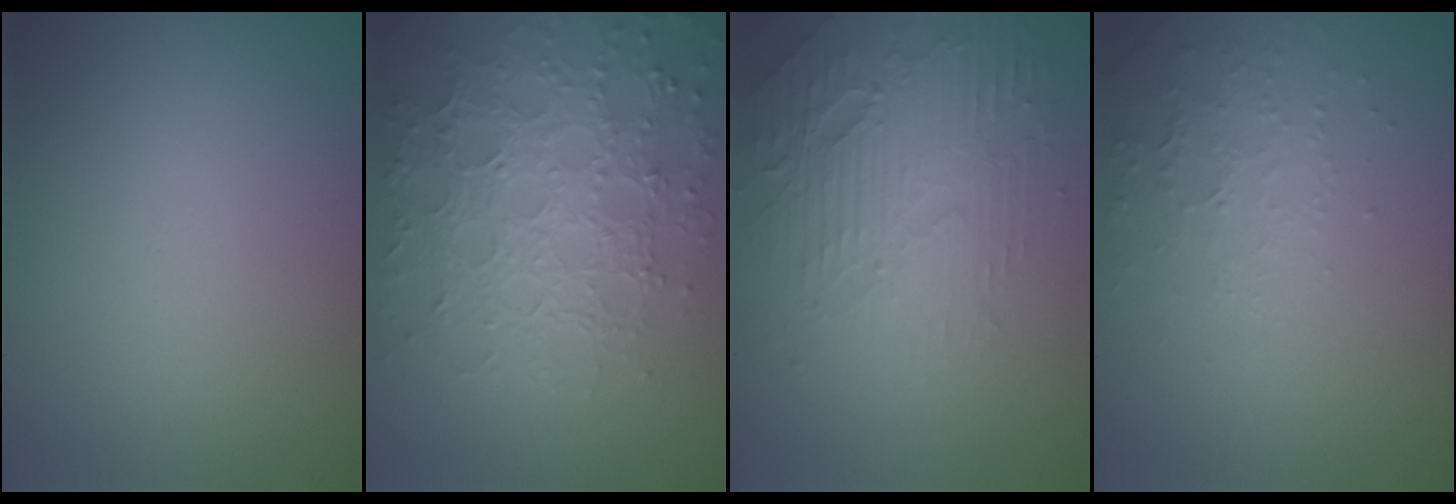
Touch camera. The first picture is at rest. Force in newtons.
{"total": 7.9, "press": 6.0, "slide": 5.2}
{"total": 5.0, "press": 4.2, "slide": 2.8}
{"total": 2.2, "press": 2.1, "slide": 0.6}